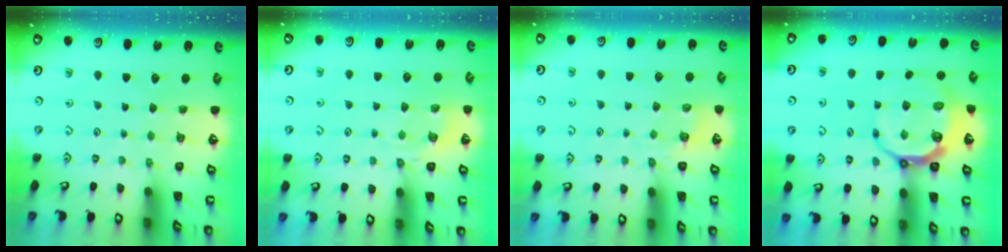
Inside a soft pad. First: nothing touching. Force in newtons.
{"total": 4.8, "press": 4.5, "slide": 1.7}
{"total": 2.3, "press": 1.5, "slide": 1.7}
{"total": 10.0, "press": 9.1, "slide": 4.0}